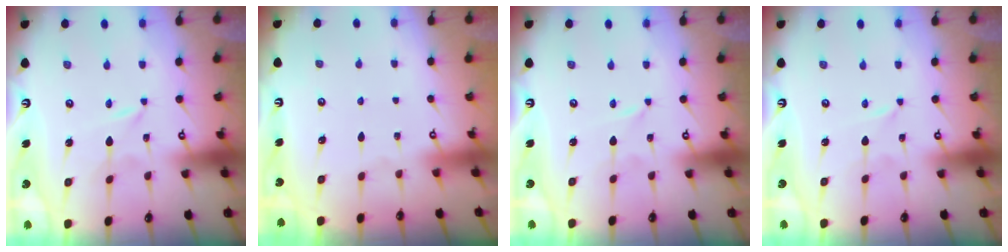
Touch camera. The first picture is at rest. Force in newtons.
{"total": 0.0}
{"total": 0.0}
{"total": 0.0}